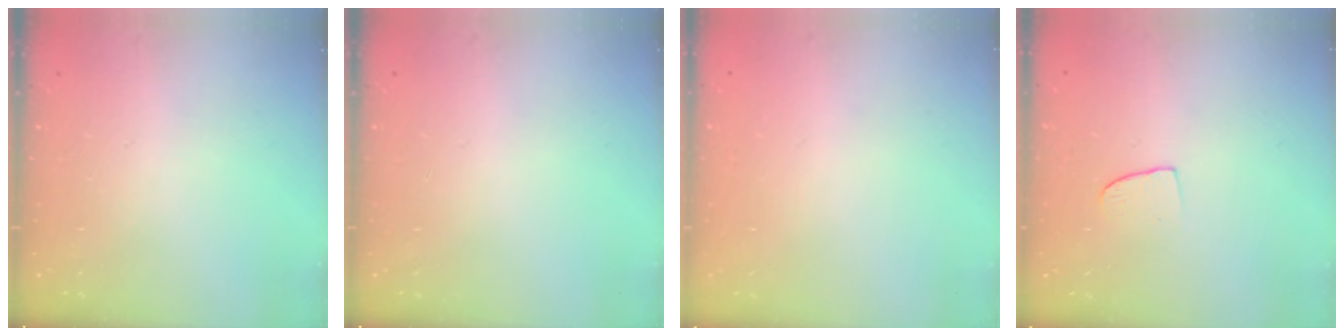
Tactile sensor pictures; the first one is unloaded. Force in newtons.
{"total": 0.0}
{"total": 0.0}
{"total": 6.3, "press": 6.3, "slide": 0.5}